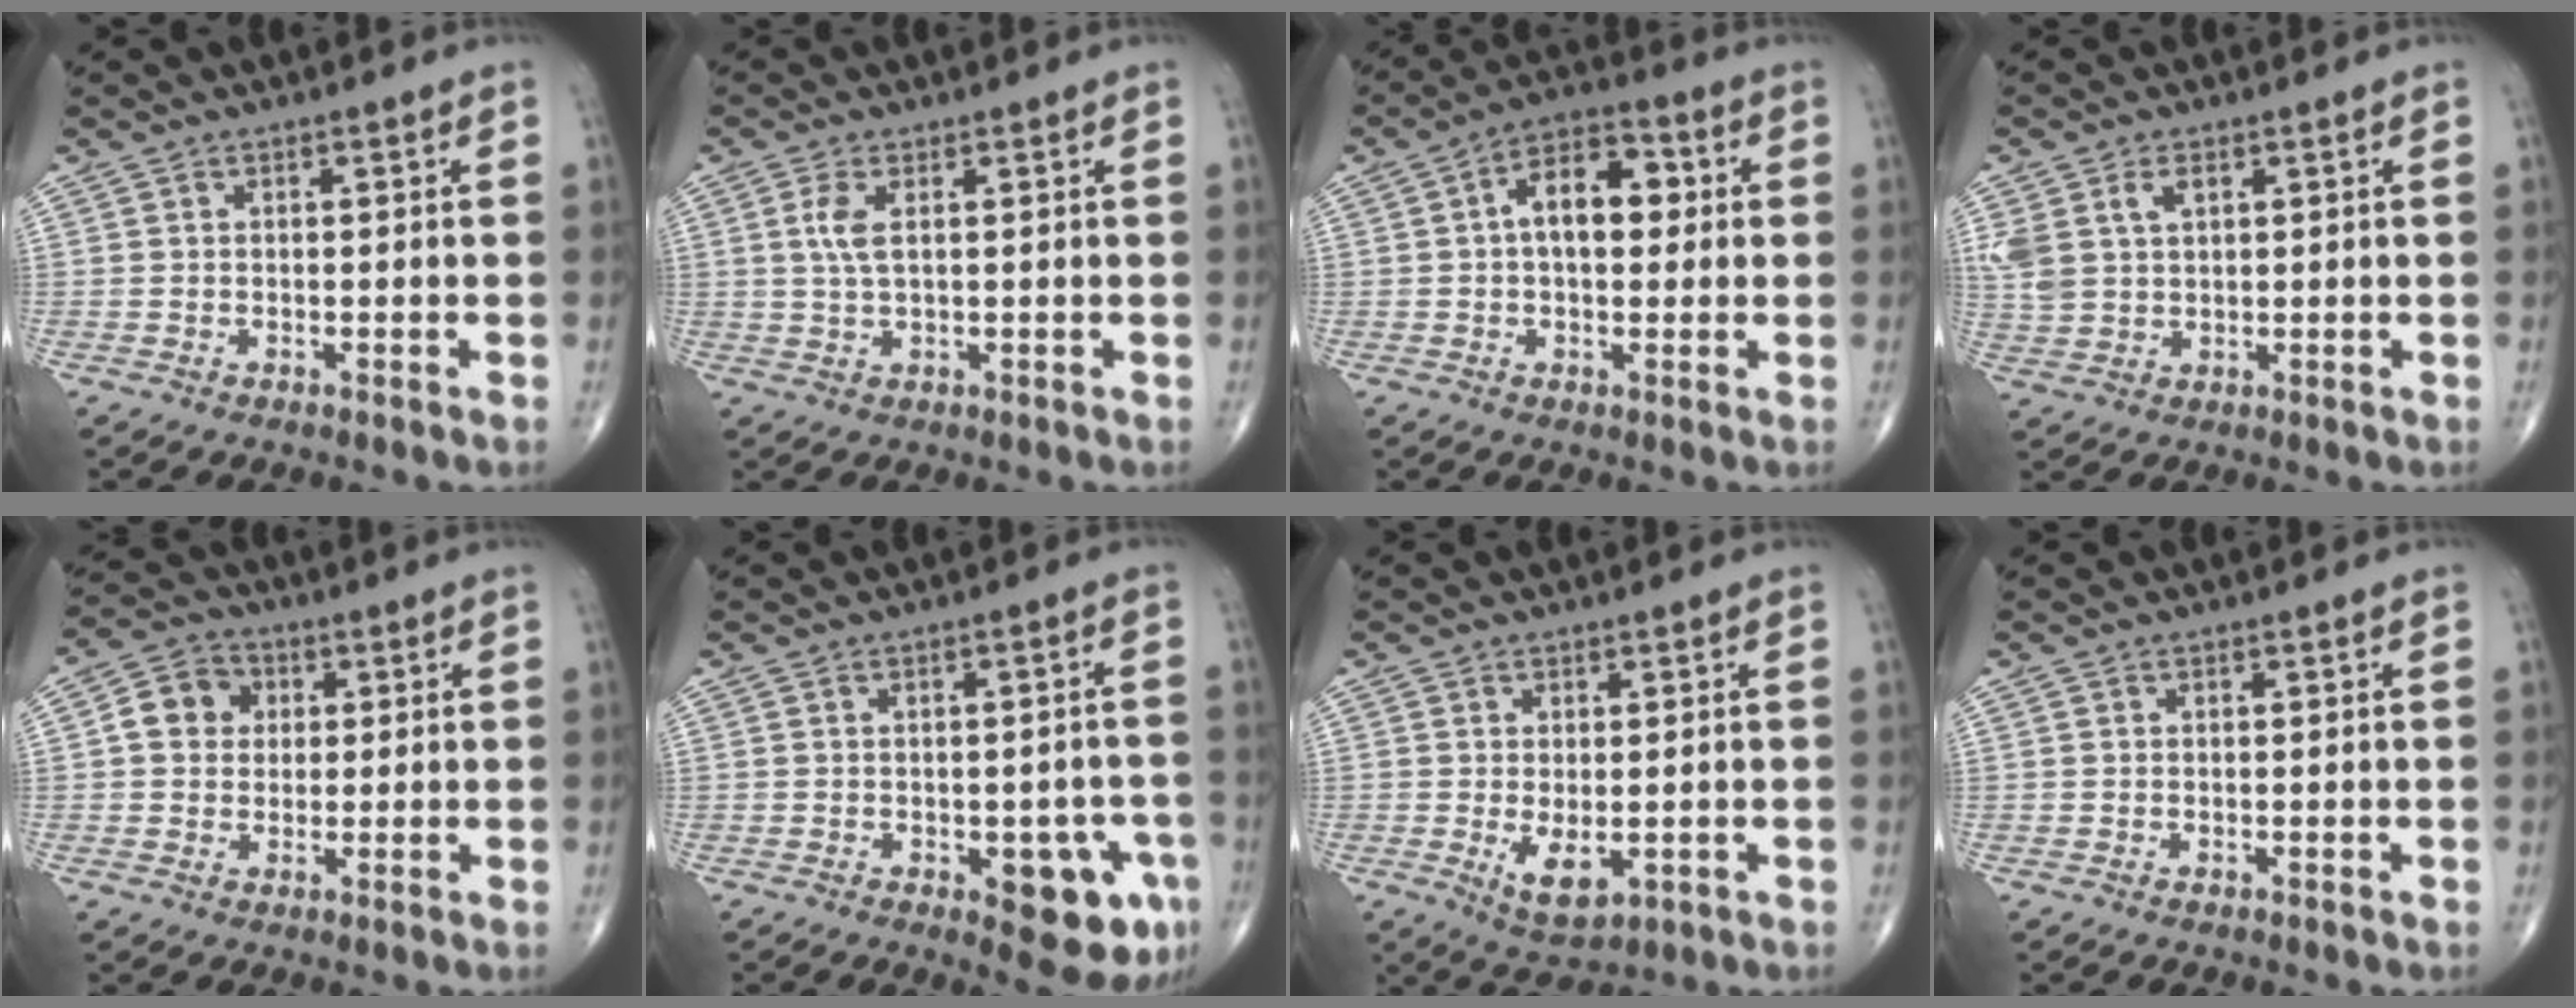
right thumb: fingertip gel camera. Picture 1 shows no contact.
{"total": 3.7, "force": [0.9, 1.4, 3.3], "torque": [-0.082, 0.001, 0.021]}
{"total": 10.0, "force": [1.3, 5.8, 8.1], "torque": [-0.111, 0.023, 0.013]}
{"total": 7.4, "force": [2.6, 4.6, 5.0], "torque": [-0.114, 0.004, 0.061]}
{"total": 7.2, "force": [1.1, 6.2, 3.4], "torque": [-0.039, 0.010, 0.009]}
{"total": 10.3, "force": [-4.0, 4.3, 8.5], "torque": [-0.071, 0.012, -0.039]}
{"total": 5.3, "force": [-0.9, 2.6, 4.5], "torque": [-0.070, -0.014, -0.003]}
{"total": 0.0}